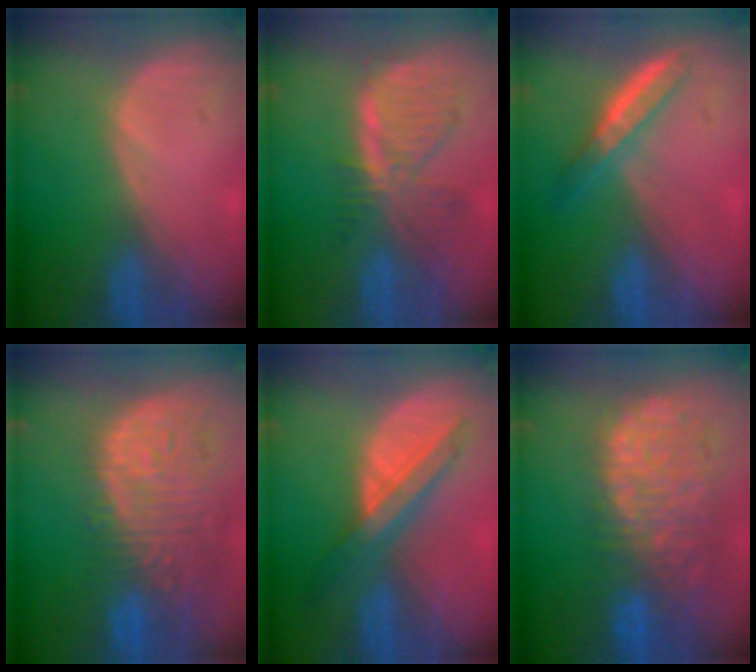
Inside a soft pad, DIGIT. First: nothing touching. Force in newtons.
{"total": 7.9, "press": 7.0, "slide": 3.7}
{"total": 4.9, "press": 4.5, "slide": 1.9}
{"total": 14.3, "press": 11.7, "slide": 8.2}
{"total": 6.3, "press": 6.3, "slide": 0.3}
{"total": 12.7, "press": 10.5, "slide": 7.1}